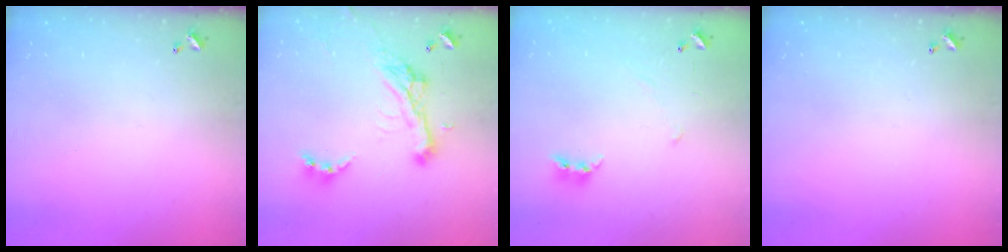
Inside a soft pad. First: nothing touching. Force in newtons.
{"total": 7.5, "press": 7.3, "slide": 1.7}
{"total": 5.1, "press": 5.0, "slide": 0.8}
{"total": 0.0}